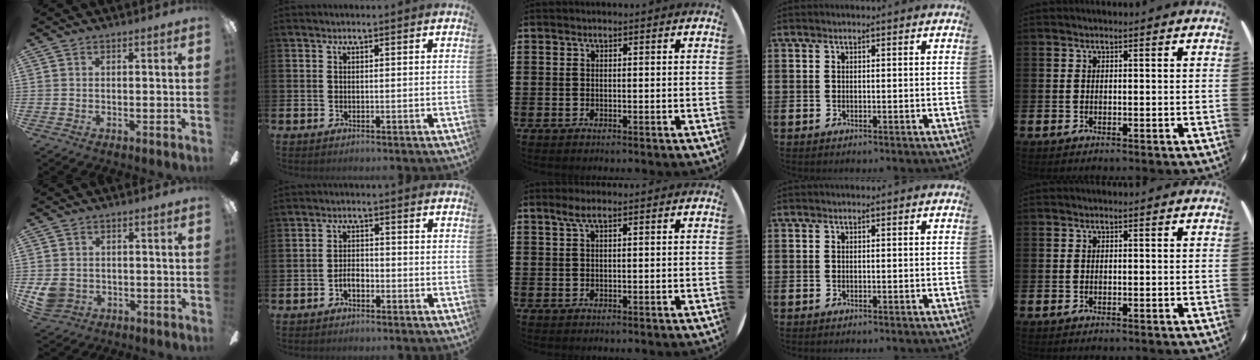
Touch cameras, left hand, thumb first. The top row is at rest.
{"thumb": {"total": 5.1, "force": [-0.7, 4.5, 2.4], "torque": [-0.055, 0.005, -0.013]}, "index": {"total": 2.1, "force": [-1.1, 1.2, 1.3], "torque": [-0.021, 0.004, -0.025]}, "middle": {"total": 1.8, "force": [0.9, 0.2, 1.5], "torque": [-0.031, 0.003, 0.016]}}